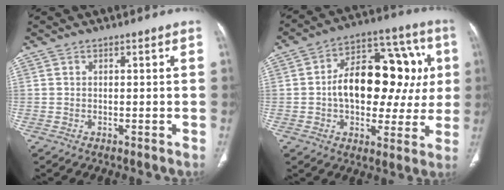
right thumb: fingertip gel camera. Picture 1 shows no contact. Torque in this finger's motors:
{"motor_torque": [2.02, 2.10, 1.41, -0.07, 0.16]}